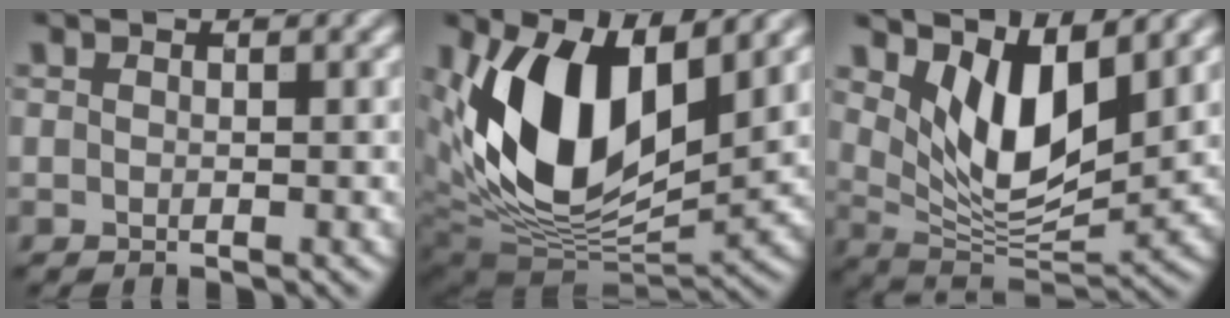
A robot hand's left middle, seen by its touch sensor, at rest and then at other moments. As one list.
[{"total": 12.6, "force": [3.8, 7.0, 9.8], "torque": [-0.192, -0.009, 0.069]}, {"total": 7.9, "force": [3.2, 3.6, 6.2], "torque": [-0.124, -0.022, 0.059]}]